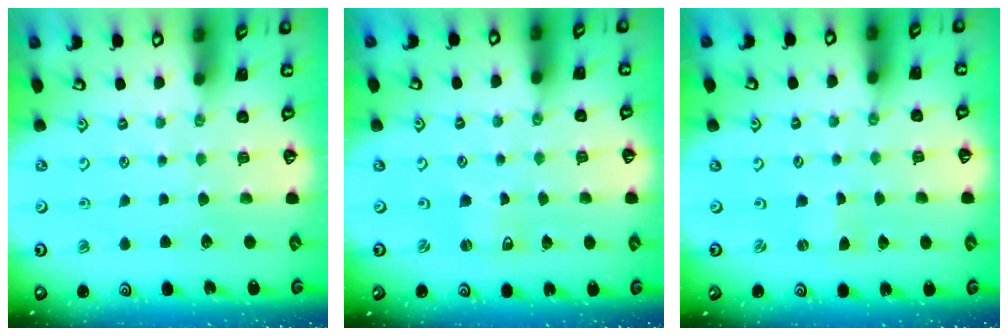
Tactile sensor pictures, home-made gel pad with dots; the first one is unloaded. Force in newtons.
{"total": 2.3, "press": 2.2, "slide": 0.4}
{"total": 0.0}